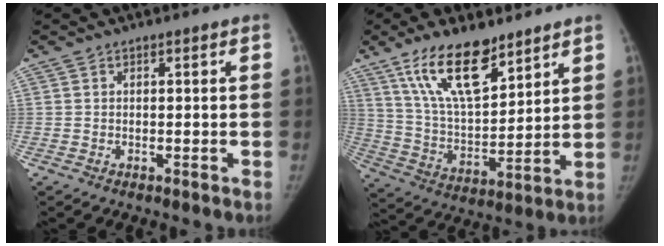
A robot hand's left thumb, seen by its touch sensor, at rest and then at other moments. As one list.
[{"total": 16.2, "force": [10.6, 6.5, 10.4], "torque": [-0.149, -0.056, 0.203]}]